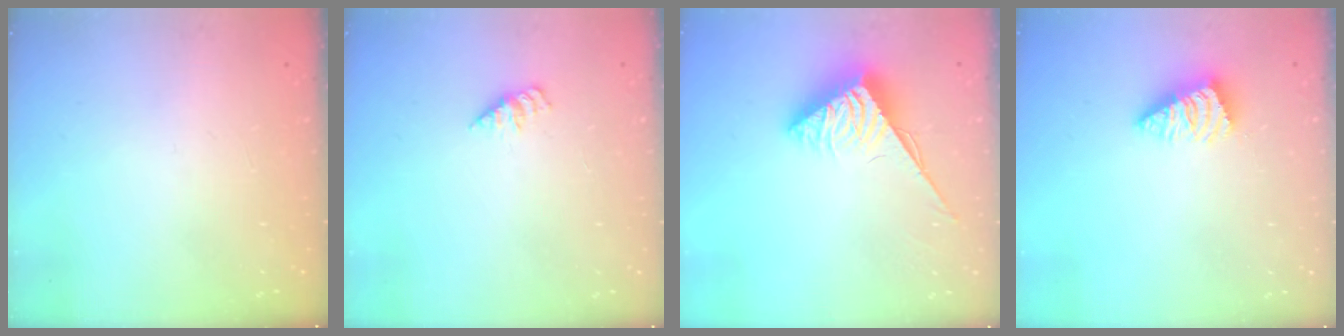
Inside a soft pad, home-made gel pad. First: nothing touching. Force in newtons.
{"total": 1.4, "press": 1.3, "slide": 0.2}
{"total": 4.7, "press": 4.7, "slide": 0.5}
{"total": 2.6, "press": 2.6, "slide": 0.5}